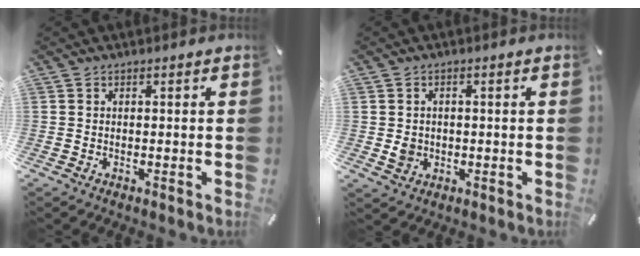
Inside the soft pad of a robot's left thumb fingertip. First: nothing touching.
{"total": 3.2, "force": [-0.2, 2.9, 1.4], "torque": [-0.018, -0.005, -0.009]}